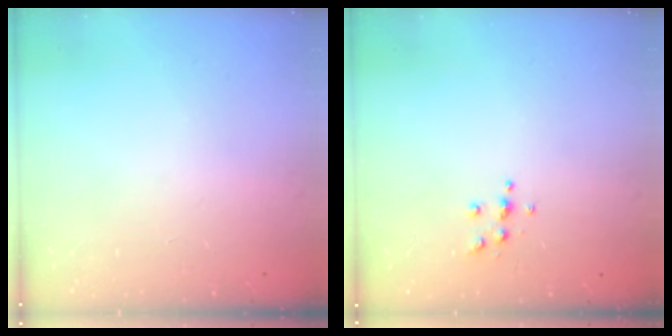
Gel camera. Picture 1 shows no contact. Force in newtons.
{"total": 5.4, "press": 5.4, "slide": 0.5}